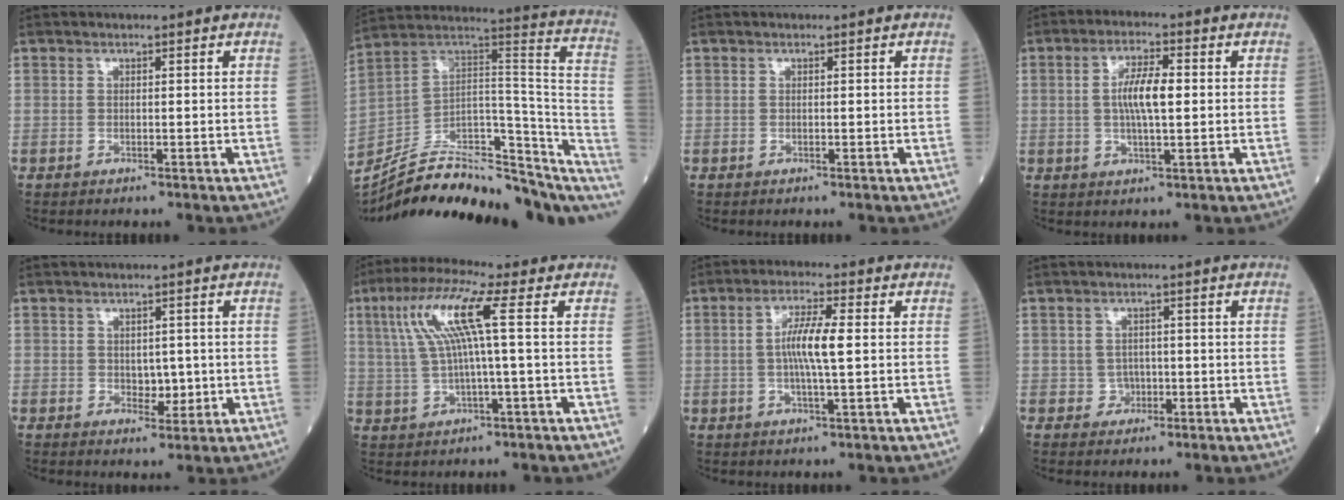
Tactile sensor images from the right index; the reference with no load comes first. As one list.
[{"total": 27.3, "force": [-21.8, 8.2, 14.3], "torque": [-0.194, 0.030, -0.329]}, {"total": 0.0}, {"total": 6.3, "force": [0.4, 1.4, 6.2], "torque": [-0.119, 0.008, 0.007]}, {"total": 2.7, "force": [-0.1, 1.8, 2.0], "torque": [-0.019, -0.001, 0.004]}, {"total": 9.4, "force": [2.2, -0.1, 9.1], "torque": [-0.189, 0.024, 0.044]}, {"total": 6.3, "force": [0.2, 0.4, 6.3], "torque": [-0.122, 0.001, 0.000]}, {"total": 1.7, "force": [-0.6, 1.6, 0.3], "torque": [0.002, 0.007, -0.008]}]